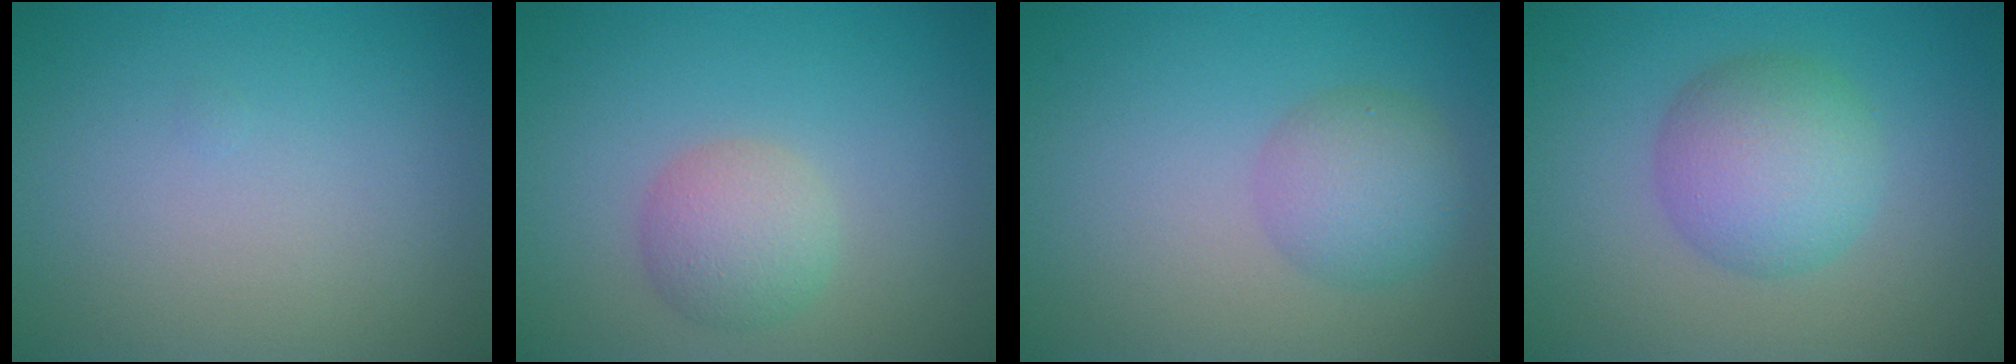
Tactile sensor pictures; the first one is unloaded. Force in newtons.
{"total": 3.1, "press": 3.1, "slide": 0.1}
{"total": 3.5, "press": 3.5, "slide": 0.1}
{"total": 5.3, "press": 5.3, "slide": 0.1}